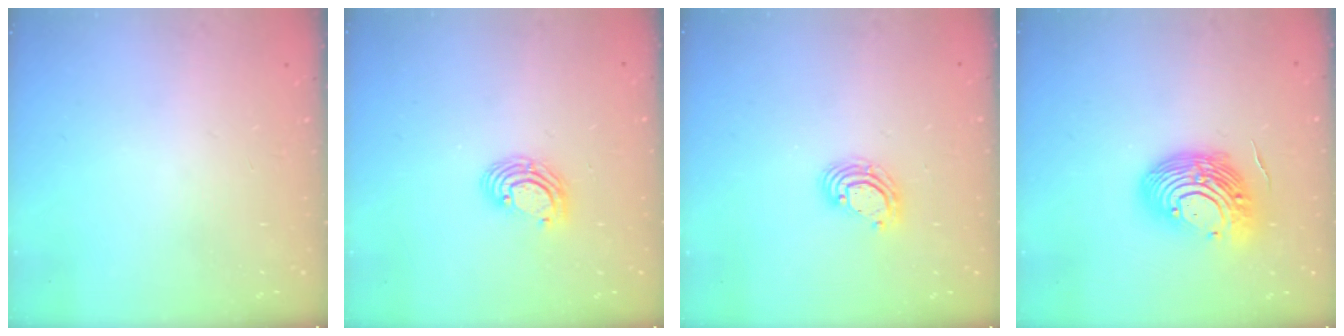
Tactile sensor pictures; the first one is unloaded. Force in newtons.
{"total": 6.0, "press": 6.0, "slide": 0.4}
{"total": 6.8, "press": 6.7, "slide": 0.8}
{"total": 14.4, "press": 14.2, "slide": 2.4}